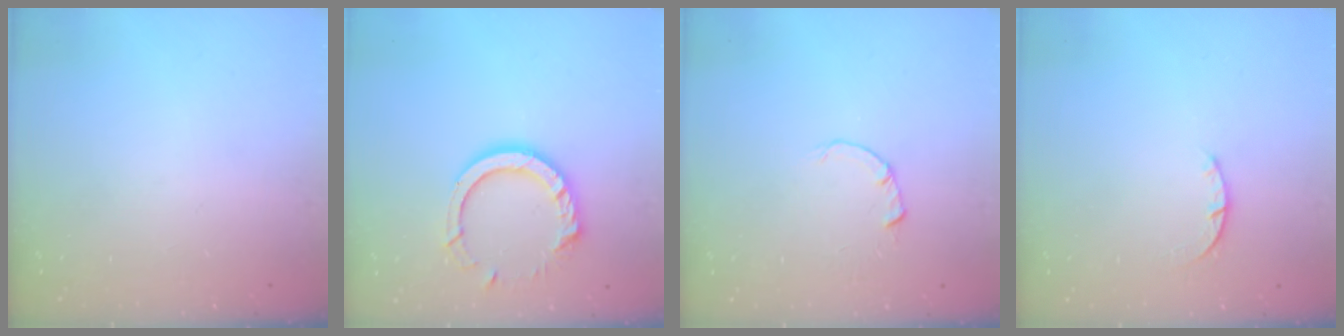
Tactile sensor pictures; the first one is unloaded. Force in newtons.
{"total": 12.5, "press": 12.5, "slide": 1.0}
{"total": 1.8, "press": 1.7, "slide": 0.3}
{"total": 1.2, "press": 1.2, "slide": 0.3}